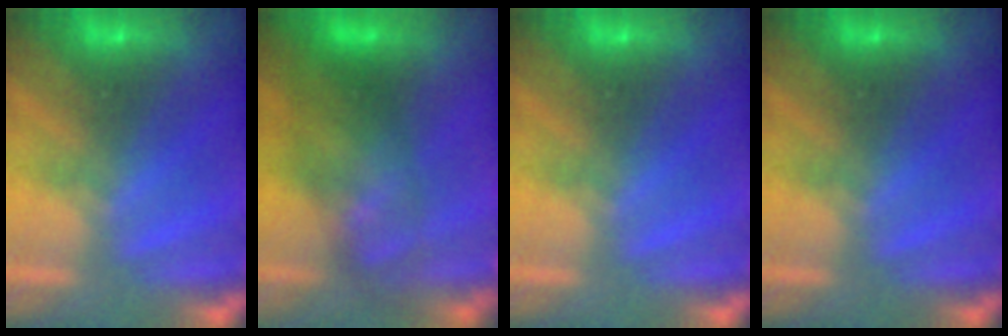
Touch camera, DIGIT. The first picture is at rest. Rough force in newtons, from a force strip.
{"total": 5.5}
{"total": 0.0}
{"total": 0.0}